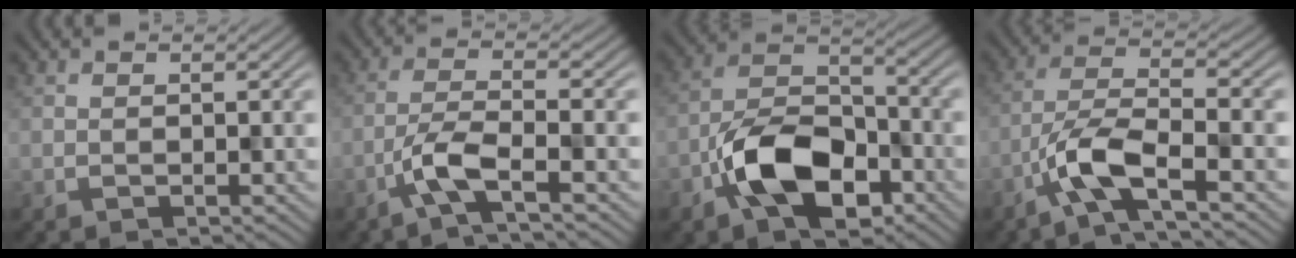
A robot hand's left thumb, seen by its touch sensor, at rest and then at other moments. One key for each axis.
{"total": 4.3, "fx": -2.5, "fy": 0.5, "fz": 3.4, "tx": -0.064, "ty": 0.008, "tz": -0.062}
{"total": 10.2, "fx": -4.9, "fy": 5.7, "fz": 6.9, "tx": -0.131, "ty": 0.006, "tz": -0.106}
{"total": 6.9, "fx": -3.9, "fy": 1.7, "fz": 5.4, "tx": -0.105, "ty": 0.007, "tz": -0.086}